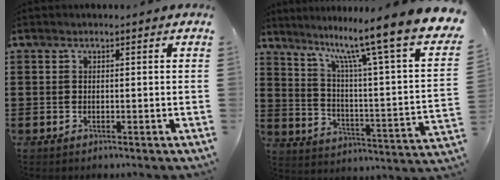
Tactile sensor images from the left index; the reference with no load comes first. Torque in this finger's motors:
{"motor_torque": [1.09, -1.04, 1.05, 0.21]}